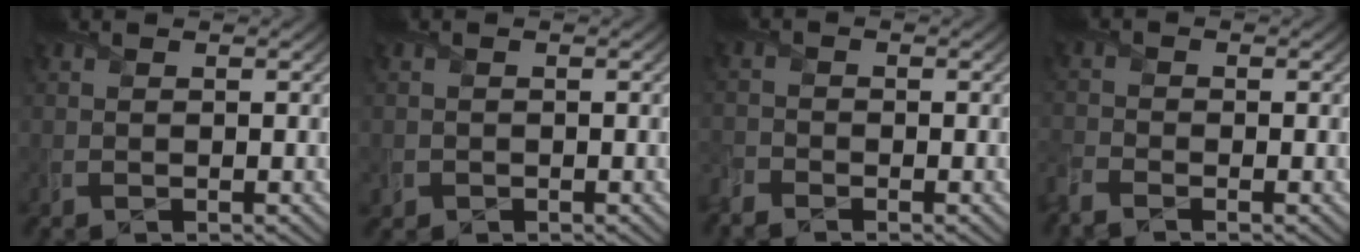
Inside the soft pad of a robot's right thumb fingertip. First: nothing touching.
{"total": 1.0, "force": [-0.5, 0.9, 0.0], "torque": [0.004, -0.007, -0.012]}
{"total": 2.2, "force": [-2.0, 0.7, 0.5], "torque": [-0.013, -0.009, -0.054]}
{"total": 2.9, "force": [-2.6, 0.9, 1.2], "torque": [-0.033, -0.014, -0.067]}